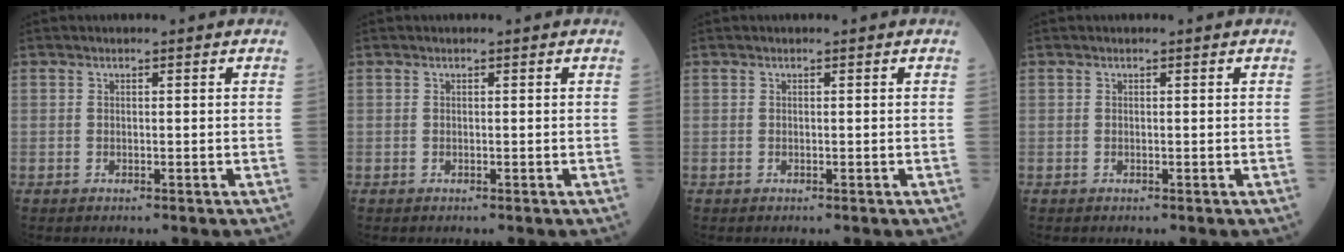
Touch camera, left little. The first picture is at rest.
{"total": 0.0}
{"total": 0.0}
{"total": 0.0}